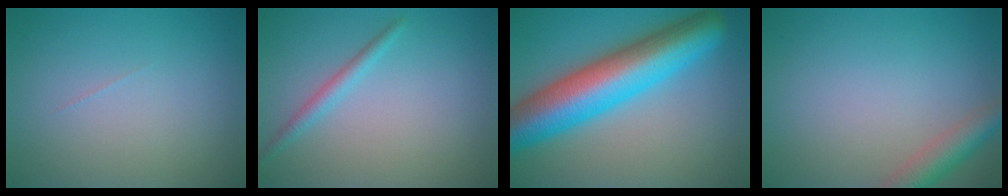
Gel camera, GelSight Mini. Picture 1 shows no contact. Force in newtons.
{"total": 1.6, "press": 1.6, "slide": 0.1}
{"total": 11.6, "press": 11.6, "slide": 0.4}
{"total": 3.4, "press": 3.4, "slide": 0.2}